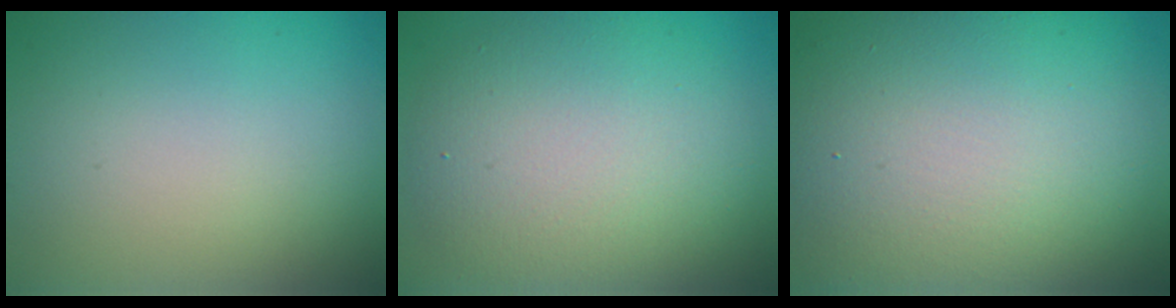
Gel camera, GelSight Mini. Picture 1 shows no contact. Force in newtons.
{"total": 8.0, "press": 8.0, "slide": 0.4}
{"total": 15.0, "press": 15.0, "slide": 0.5}